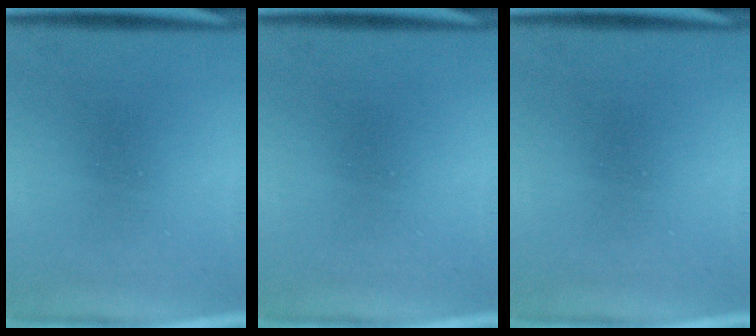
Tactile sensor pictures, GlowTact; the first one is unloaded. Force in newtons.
{"total": 0.0}
{"total": 0.0}